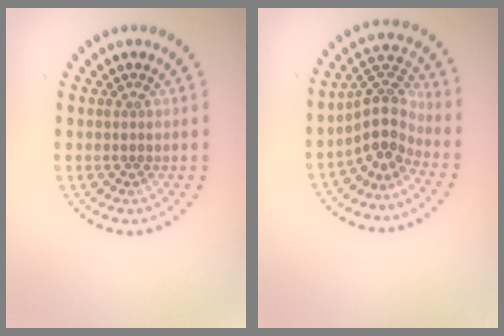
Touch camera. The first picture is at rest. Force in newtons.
{"total": 3.9, "press": 2.8, "slide": 2.7}